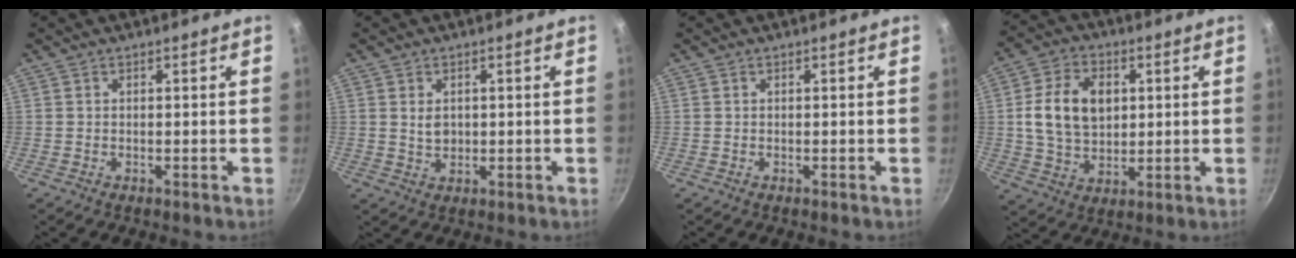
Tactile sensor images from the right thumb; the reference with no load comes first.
{"total": 3.0, "force": [0.5, 2.3, 2.0], "torque": [-0.026, -0.002, 0.011]}
{"total": 0.0}
{"total": 12.9, "force": [2.0, 9.1, 8.8], "torque": [-0.140, 0.000, 0.035]}